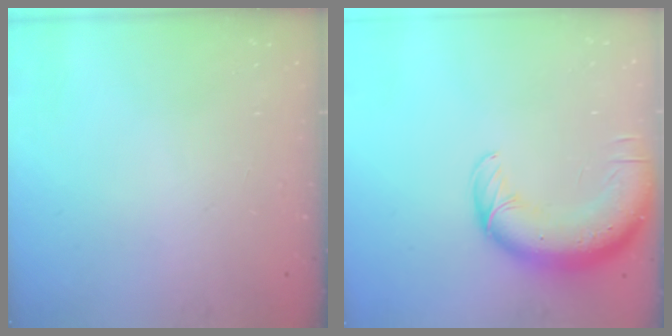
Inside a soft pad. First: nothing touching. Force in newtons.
{"total": 13.5, "press": 13.0, "slide": 3.6}